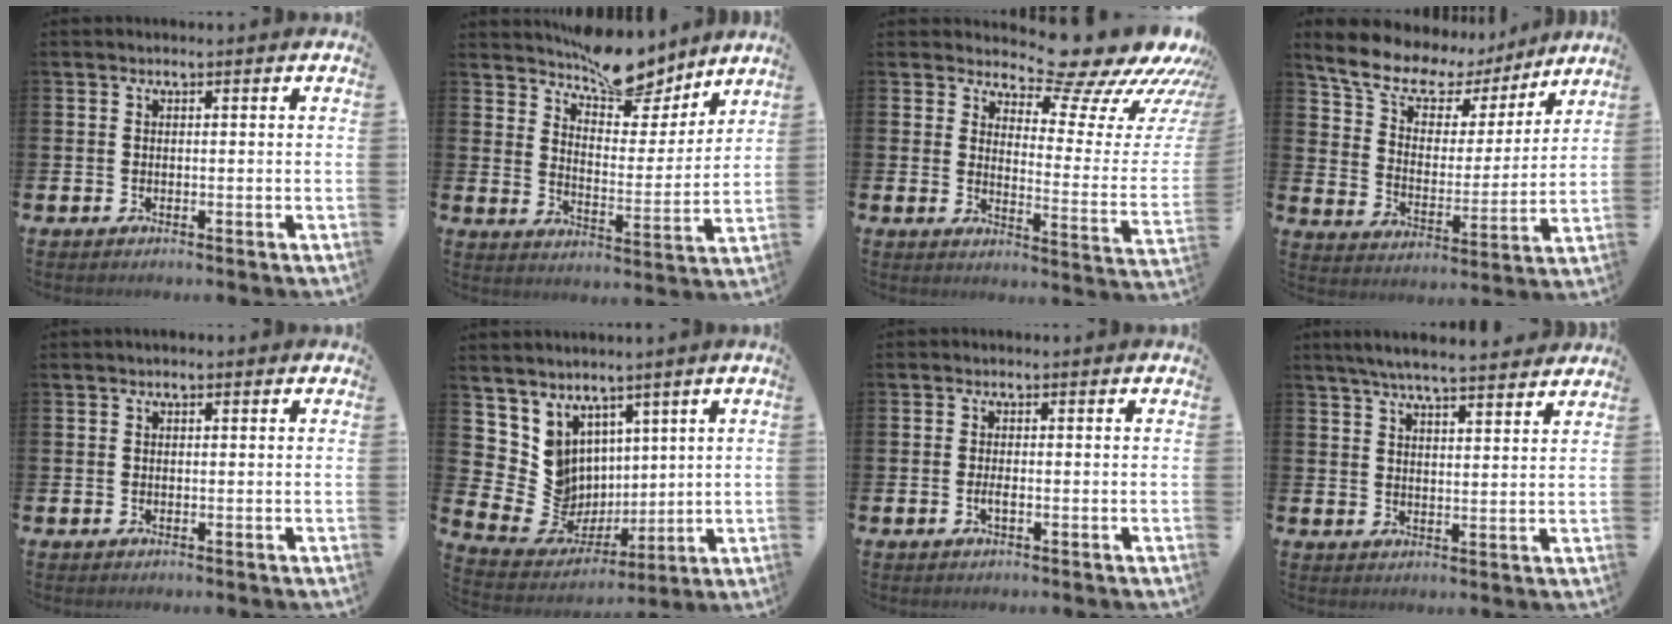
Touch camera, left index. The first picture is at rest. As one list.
[{"total": 9.6, "force": [8.7, 2.9, 2.6], "torque": [-0.050, -0.061, 0.158]}, {"total": 11.1, "force": [10.0, 3.1, 3.6], "torque": [-0.045, -0.096, 0.161]}, {"total": 9.5, "force": [8.0, 4.2, 2.9], "torque": [-0.091, -0.053, 0.141]}, {"total": 0.5, "force": [0.2, 0.4, 0.3], "torque": [-0.003, 0.005, 0.002]}, {"total": 7.1, "force": [1.8, 6.7, 1.3], "torque": [-0.078, -0.034, 0.042]}, {"total": 1.1, "force": [-0.4, 0.3, 1.0], "torque": [-0.027, 0.001, -0.006]}, {"total": 5.7, "force": [5.5, 0.1, 1.6], "torque": [-0.040, -0.028, 0.097]}]